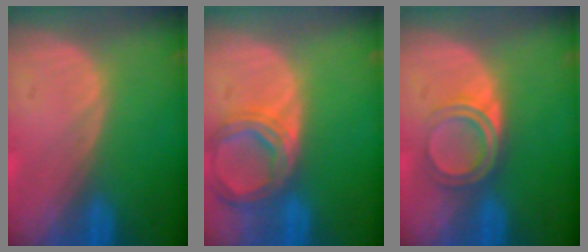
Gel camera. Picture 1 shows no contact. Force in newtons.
{"total": 6.9, "press": 6.3, "slide": 2.6}
{"total": 5.0, "press": 4.2, "slide": 2.6}